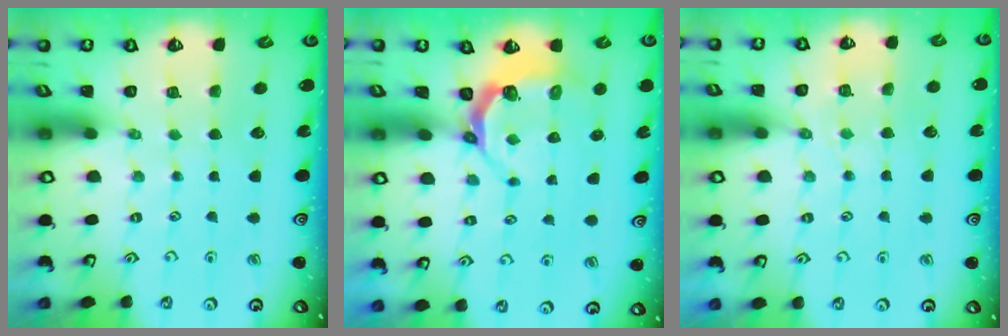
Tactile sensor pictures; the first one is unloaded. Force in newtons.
{"total": 4.9, "press": 4.0, "slide": 2.8}
{"total": 4.0, "press": 3.9, "slide": 0.6}